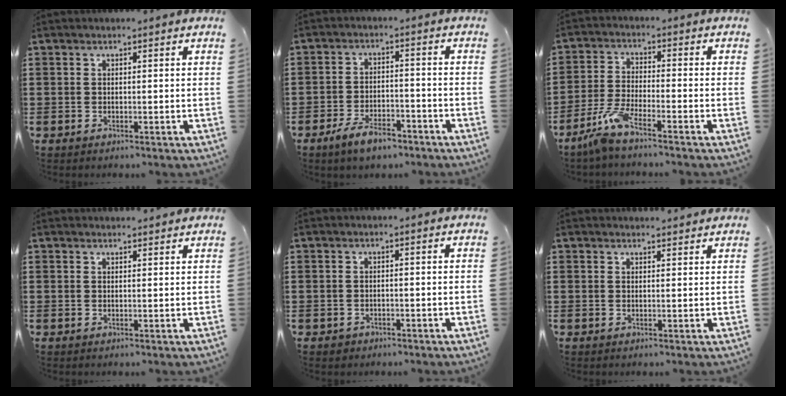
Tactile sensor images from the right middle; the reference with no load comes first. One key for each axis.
{"total": 5.3, "fx": -4.2, "fy": 1.8, "fz": 2.7, "tx": -0.055, "ty": 0.005, "tz": -0.080}
{"total": 5.4, "fx": -4.2, "fy": 0.3, "fz": 3.4, "tx": -0.091, "ty": -0.017, "tz": -0.085}
{"total": 0.9, "fx": 0.9, "fy": 0.1, "fz": 0.2, "tx": 0.003, "ty": -0.004, "tz": 0.015}
{"total": 0.9, "fx": -0.7, "fy": 0.5, "fz": 0.0, "tx": -0.002, "ty": 0.001, "tz": -0.017}
{"total": 1.2, "fx": 1.2, "fy": 0.0, "fz": 0.2, "tx": 0.002, "ty": -0.003, "tz": 0.021}